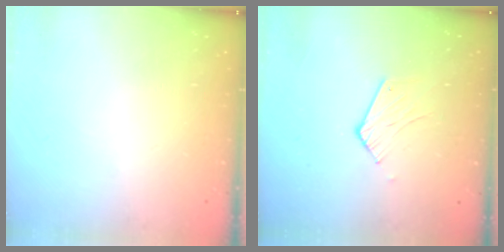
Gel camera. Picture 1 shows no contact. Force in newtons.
{"total": 4.8, "press": 4.8, "slide": 0.4}